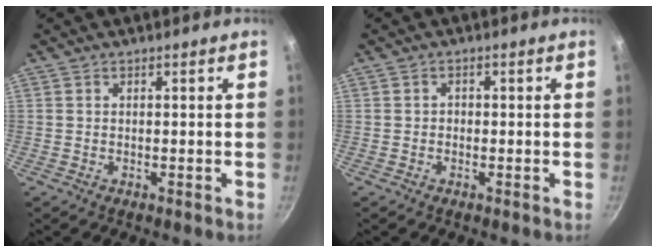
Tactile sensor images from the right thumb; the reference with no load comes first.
{"total": 1.0, "force": [-0.4, 0.8, 0.3], "torque": [-0.003, 0.002, -0.009]}